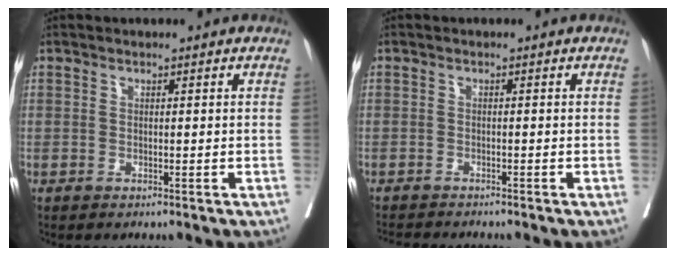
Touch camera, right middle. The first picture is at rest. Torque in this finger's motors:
{"motor_torque": [0.65, -0.69, 0.05, 0.01]}